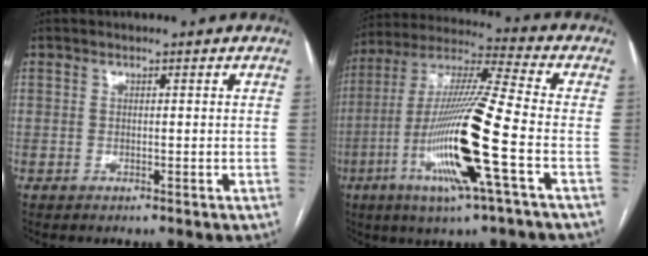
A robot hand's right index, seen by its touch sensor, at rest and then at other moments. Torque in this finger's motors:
{"motor_torque": [2.14, 0.00, 0.62, 0.21]}